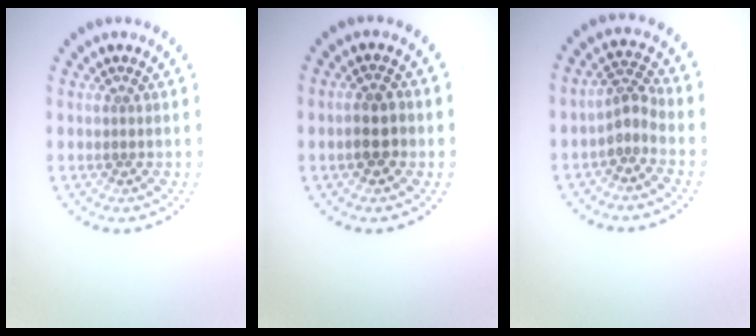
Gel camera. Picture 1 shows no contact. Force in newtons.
{"total": 2.4, "press": 2.3, "slide": 0.7}
{"total": 2.2, "press": 1.5, "slide": 1.5}